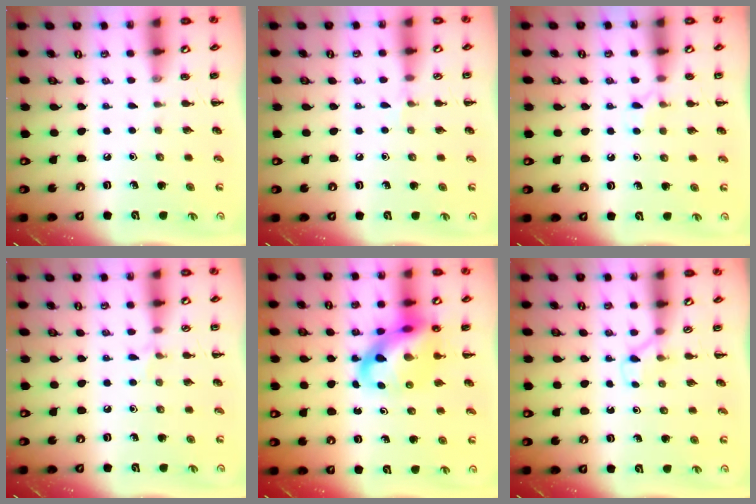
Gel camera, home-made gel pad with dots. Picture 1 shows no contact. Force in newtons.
{"total": 3.7, "press": 3.5, "slide": 1.3}
{"total": 5.0, "press": 4.8, "slide": 1.6}
{"total": 4.2, "press": 3.9, "slide": 1.6}
{"total": 13.4, "press": 12.9, "slide": 3.6}
{"total": 2.8, "press": 2.6, "slide": 1.0}